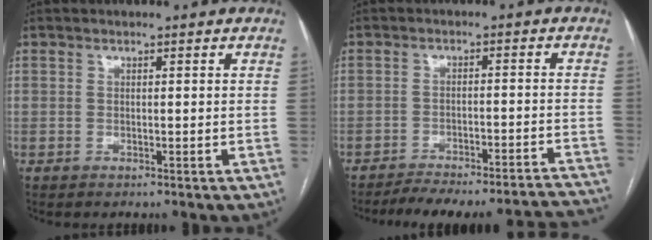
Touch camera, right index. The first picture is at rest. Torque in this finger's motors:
{"motor_torque": [-0.44, -1.70, 0.32, 0.10]}